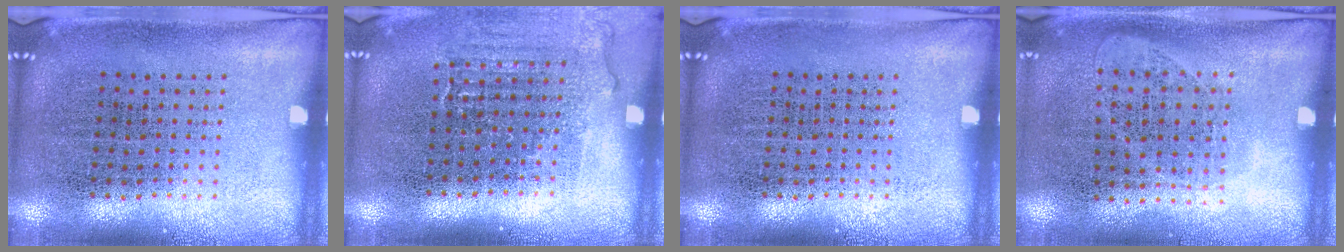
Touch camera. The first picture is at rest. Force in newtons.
{"total": 1.1, "press": 1.1, "slide": 0.3}
{"total": 0.0}
{"total": 1.0, "press": 0.9, "slide": 0.4}